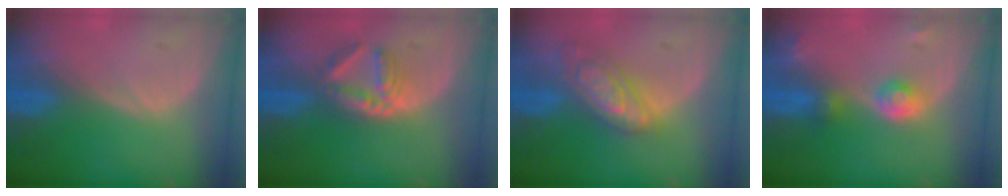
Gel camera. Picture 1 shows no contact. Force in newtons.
{"total": 6.1, "press": 5.2, "slide": 3.0}
{"total": 7.5, "press": 7.5, "slide": 0.5}
{"total": 4.3, "press": 4.0, "slide": 1.6}